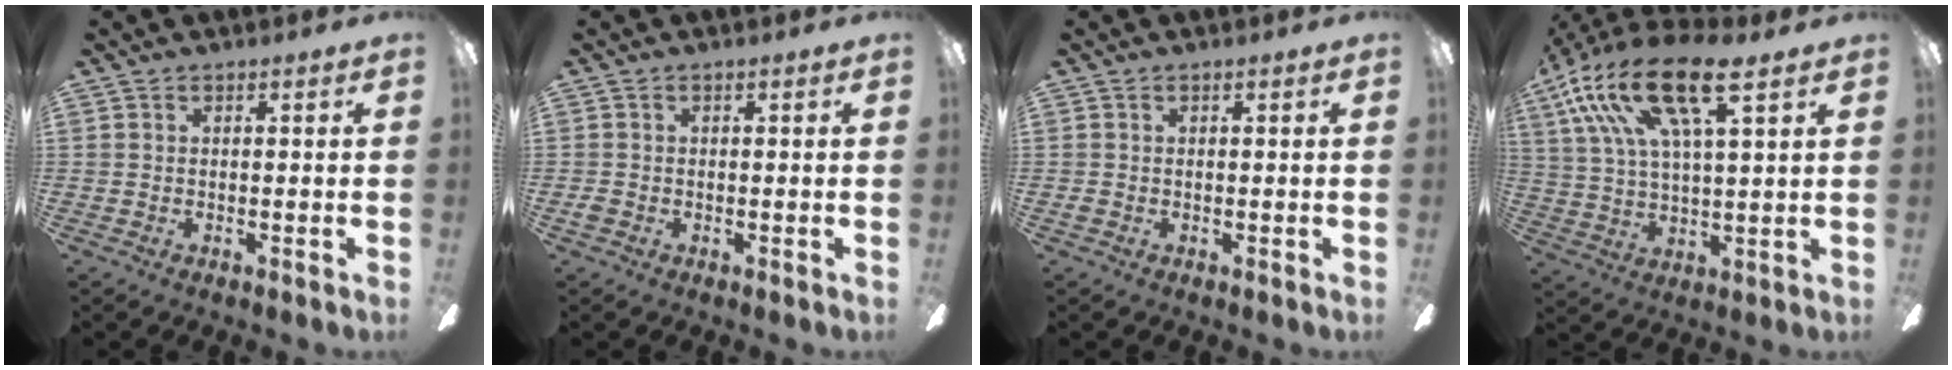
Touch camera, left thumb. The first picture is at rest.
{"total": 1.4, "force": [-0.7, 1.0, 0.8], "torque": [-0.012, 0.004, -0.012]}
{"total": 0.8, "force": [-0.2, 0.6, 0.5], "torque": [-0.008, 0.004, -0.006]}
{"total": 19.7, "force": [12.0, 6.5, 14.3], "torque": [-0.281, -0.050, 0.201]}